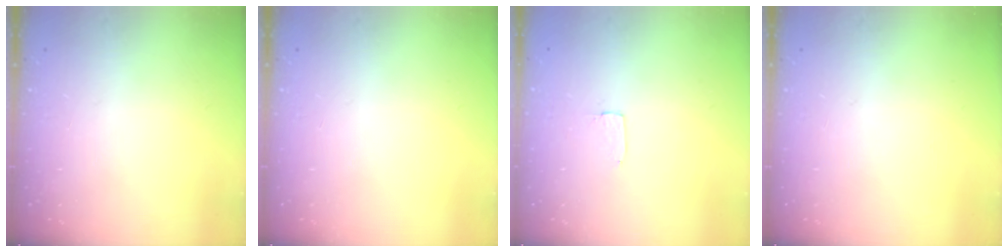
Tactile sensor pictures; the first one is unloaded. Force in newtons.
{"total": 0.0}
{"total": 1.7, "press": 1.7, "slide": 0.1}
{"total": 0.0}